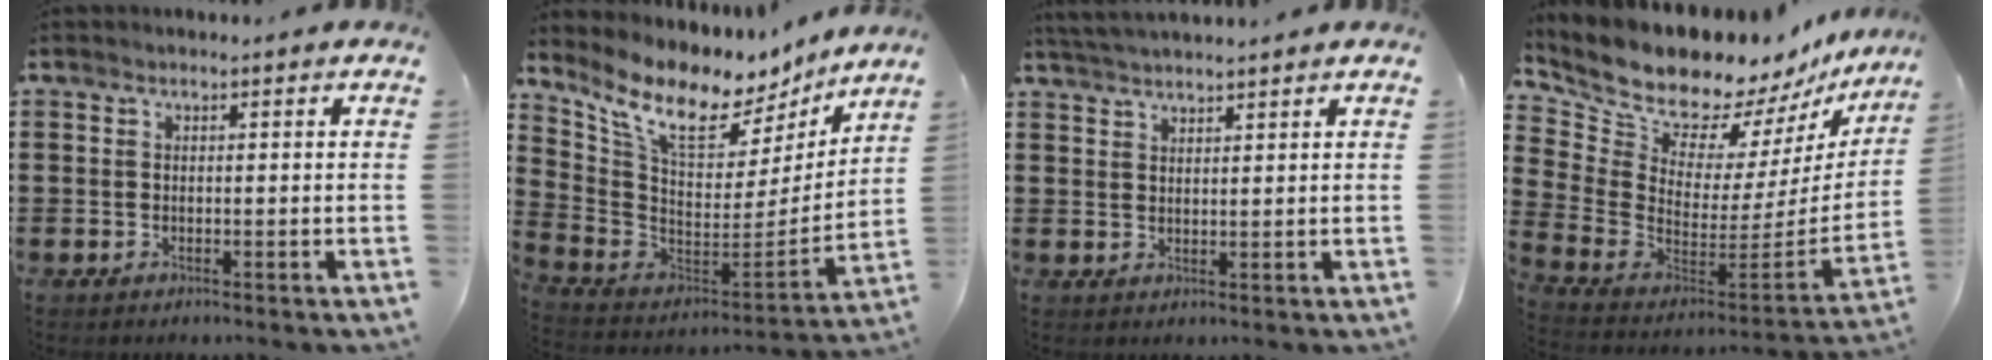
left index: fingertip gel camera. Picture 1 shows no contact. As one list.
[{"total": 10.7, "force": [7.9, 4.2, 5.8], "torque": [-0.138, -0.058, 0.134]}, {"total": 2.7, "force": [2.7, -0.2, 0.4], "torque": [-0.014, -0.003, 0.052]}, {"total": 11.0, "force": [10.3, 3.5, 1.6], "torque": [-0.098, -0.086, 0.187]}]